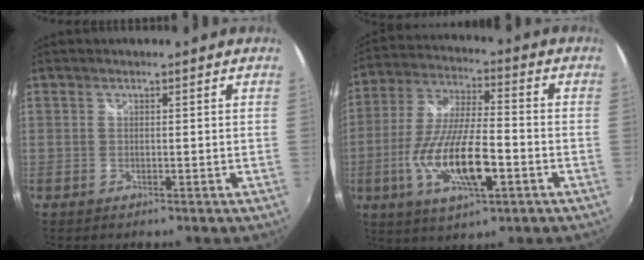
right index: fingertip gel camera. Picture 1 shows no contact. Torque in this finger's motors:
{"motor_torque": [1.43, -0.71, 0.70, 0.21]}